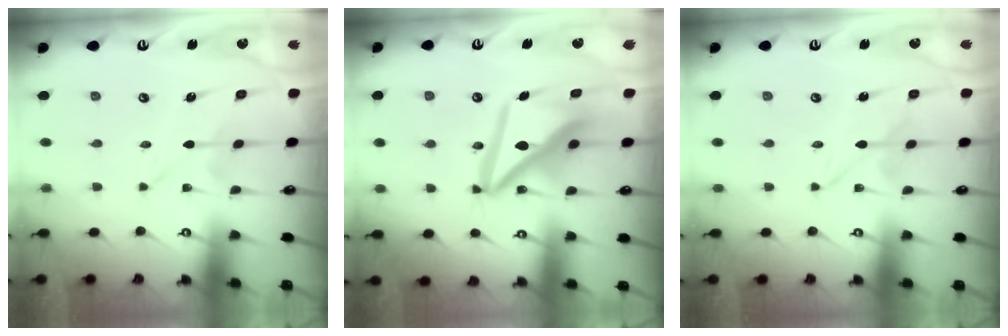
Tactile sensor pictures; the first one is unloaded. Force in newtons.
{"total": 15.0, "press": 14.9, "slide": 1.9}
{"total": 2.7, "press": 2.7, "slide": 0.3}